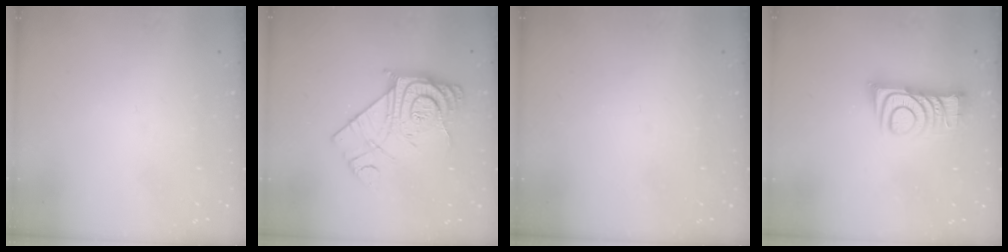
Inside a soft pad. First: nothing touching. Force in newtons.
{"total": 17.2, "press": 17.1, "slide": 1.3}
{"total": 0.0}
{"total": 10.5, "press": 10.5, "slide": 0.3}